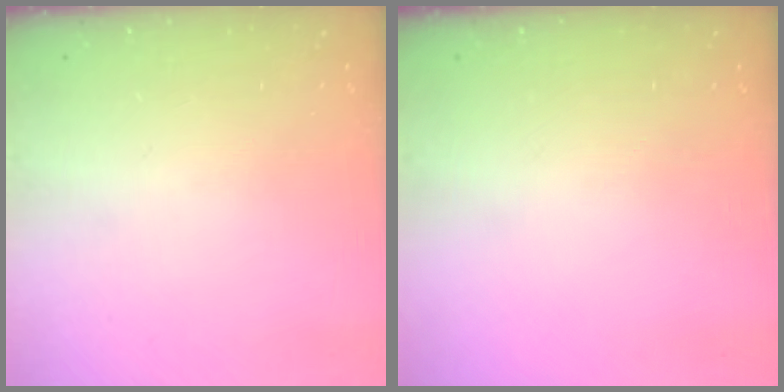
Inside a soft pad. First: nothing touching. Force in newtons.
{"total": 0.0}